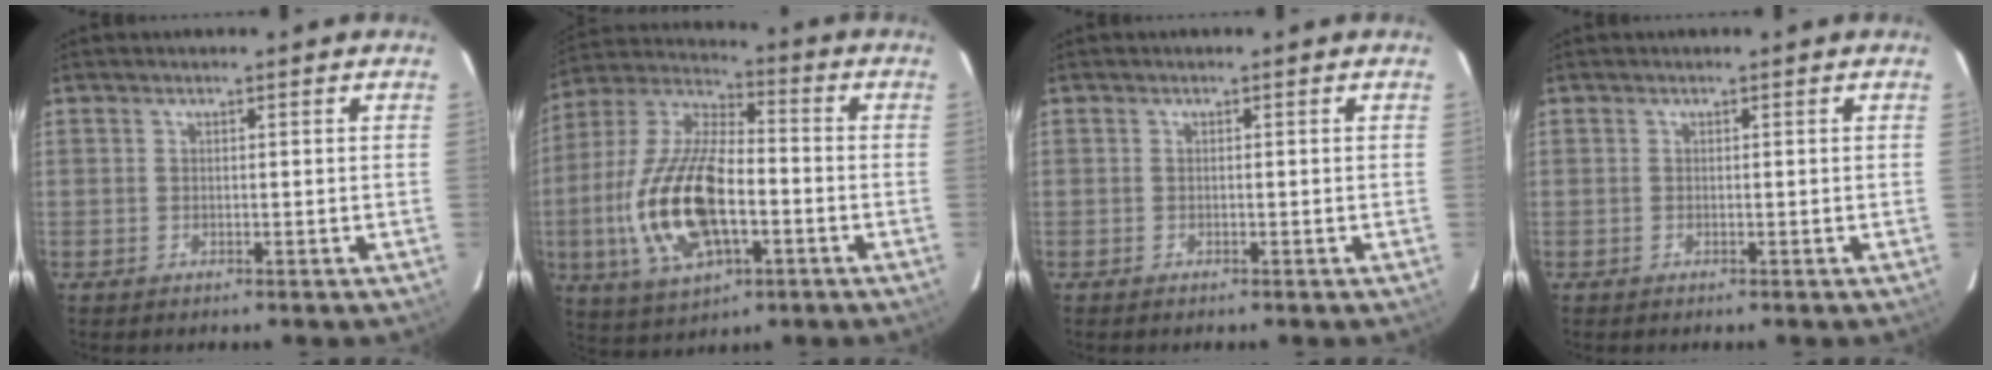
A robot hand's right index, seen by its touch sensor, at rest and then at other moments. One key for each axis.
{"total": 19.9, "fx": -4.8, "fy": 9.1, "fz": 17.0, "tx": -0.360, "ty": -0.004, "tz": -0.085}
{"total": 0.0}
{"total": 0.0}